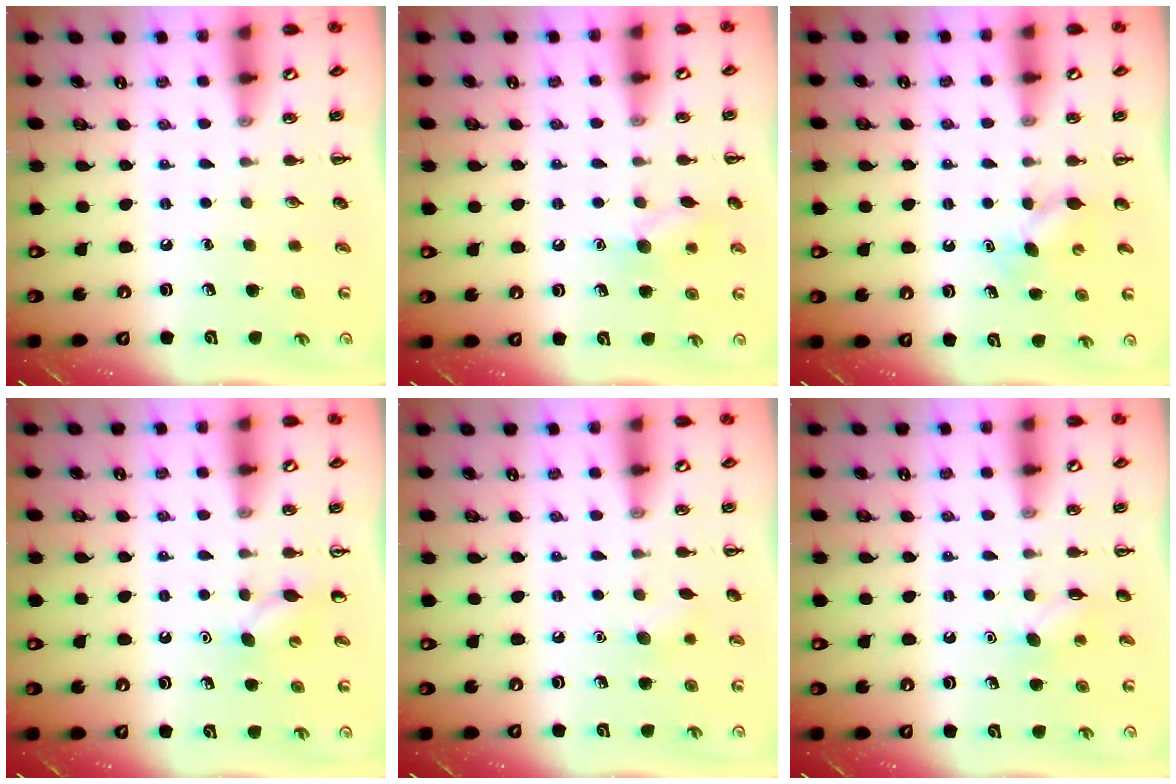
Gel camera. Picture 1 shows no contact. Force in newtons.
{"total": 8.0, "press": 7.9, "slide": 1.4}
{"total": 4.1, "press": 3.9, "slide": 1.3}
{"total": 4.5, "press": 4.3, "slide": 1.2}
{"total": 5.8, "press": 5.6, "slide": 1.8}
{"total": 5.3, "press": 5.1, "slide": 1.5}